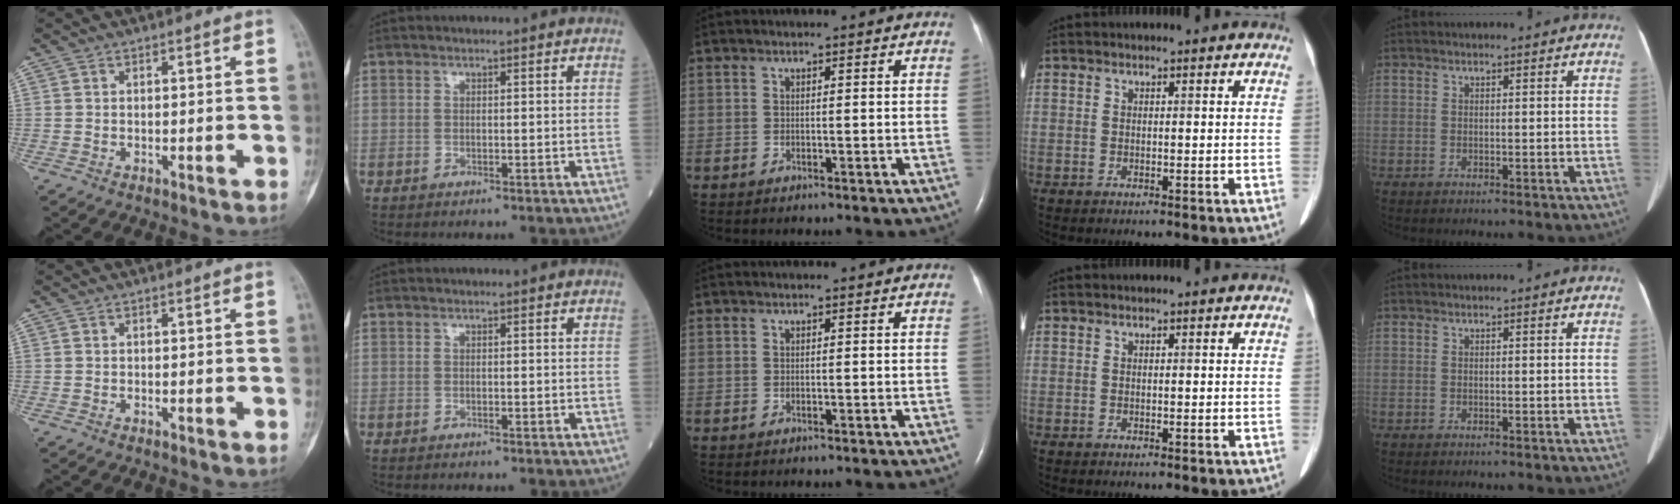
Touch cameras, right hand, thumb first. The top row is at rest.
{}